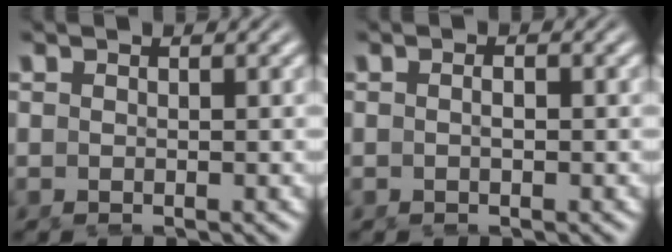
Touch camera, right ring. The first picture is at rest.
{"total": 0.9, "force": [-0.4, 0.1, 0.8], "torque": [-0.011, -0.002, -0.005]}